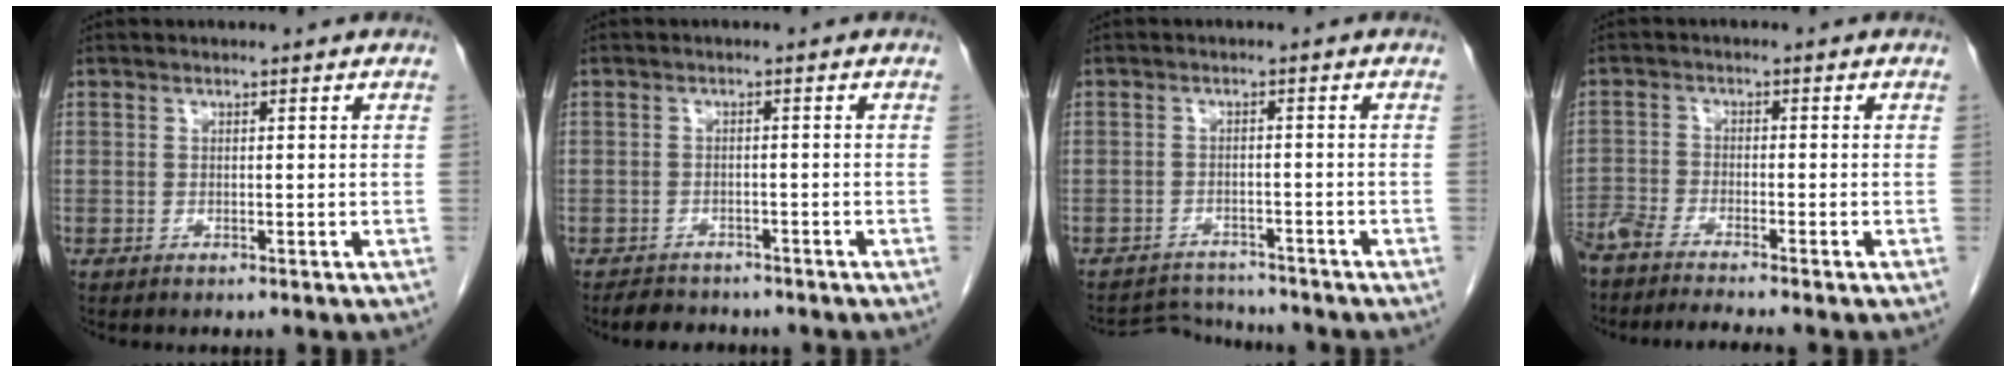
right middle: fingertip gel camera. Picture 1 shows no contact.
{"total": 4.0, "force": [-3.5, 1.8, 0.7], "torque": [-0.015, -0.001, -0.052]}
{"total": 4.6, "force": [-4.6, 0.4, -0.8], "torque": [0.014, 0.003, -0.074]}
{"total": 8.0, "force": [-7.3, -0.5, 3.2], "torque": [-0.048, -0.018, -0.125]}